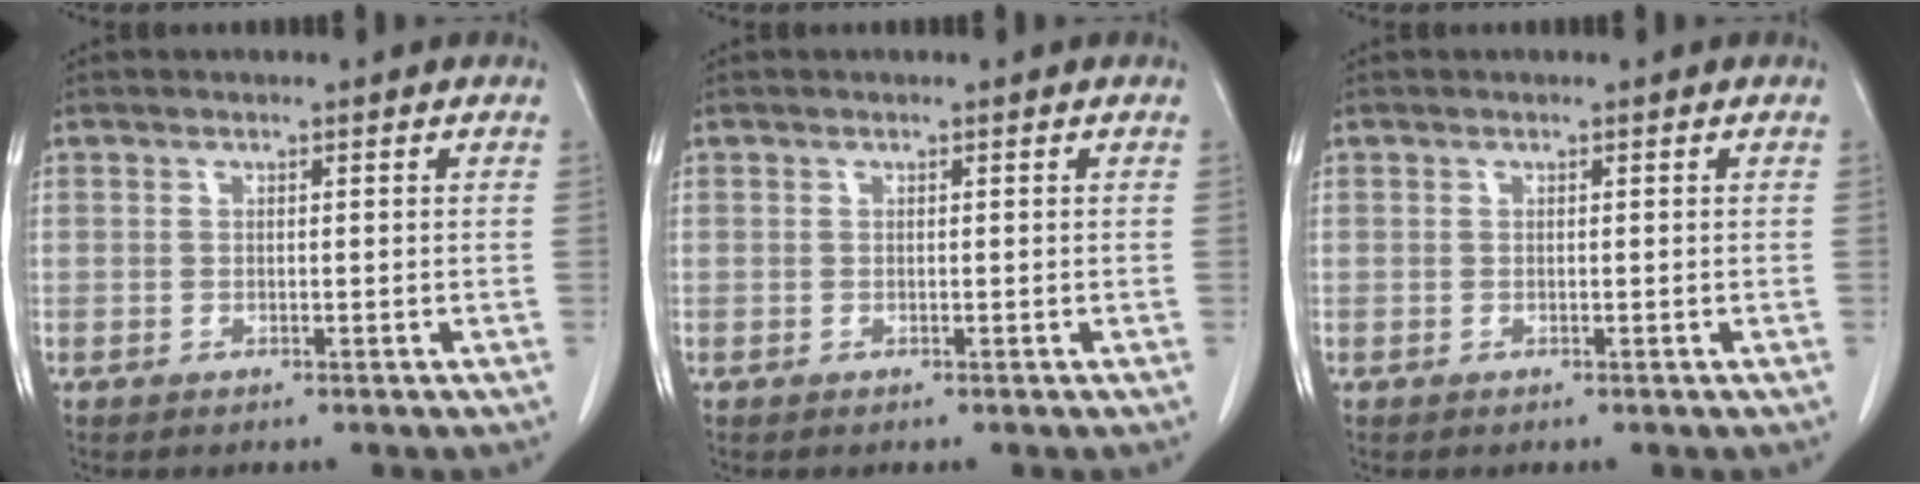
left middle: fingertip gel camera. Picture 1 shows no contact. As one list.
[{"total": 0.0}, {"total": 0.0}]